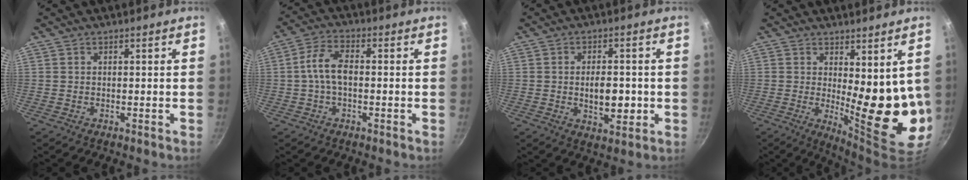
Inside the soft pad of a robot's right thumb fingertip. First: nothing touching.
{"total": 6.2, "force": [-0.4, 3.3, 5.3], "torque": [-0.105, 0.024, -0.013]}
{"total": 7.3, "force": [-0.8, 3.8, 6.2], "torque": [-0.080, -0.003, -0.010]}
{"total": 13.7, "force": [1.8, 4.9, 12.7], "torque": [-0.154, -0.049, 0.037]}